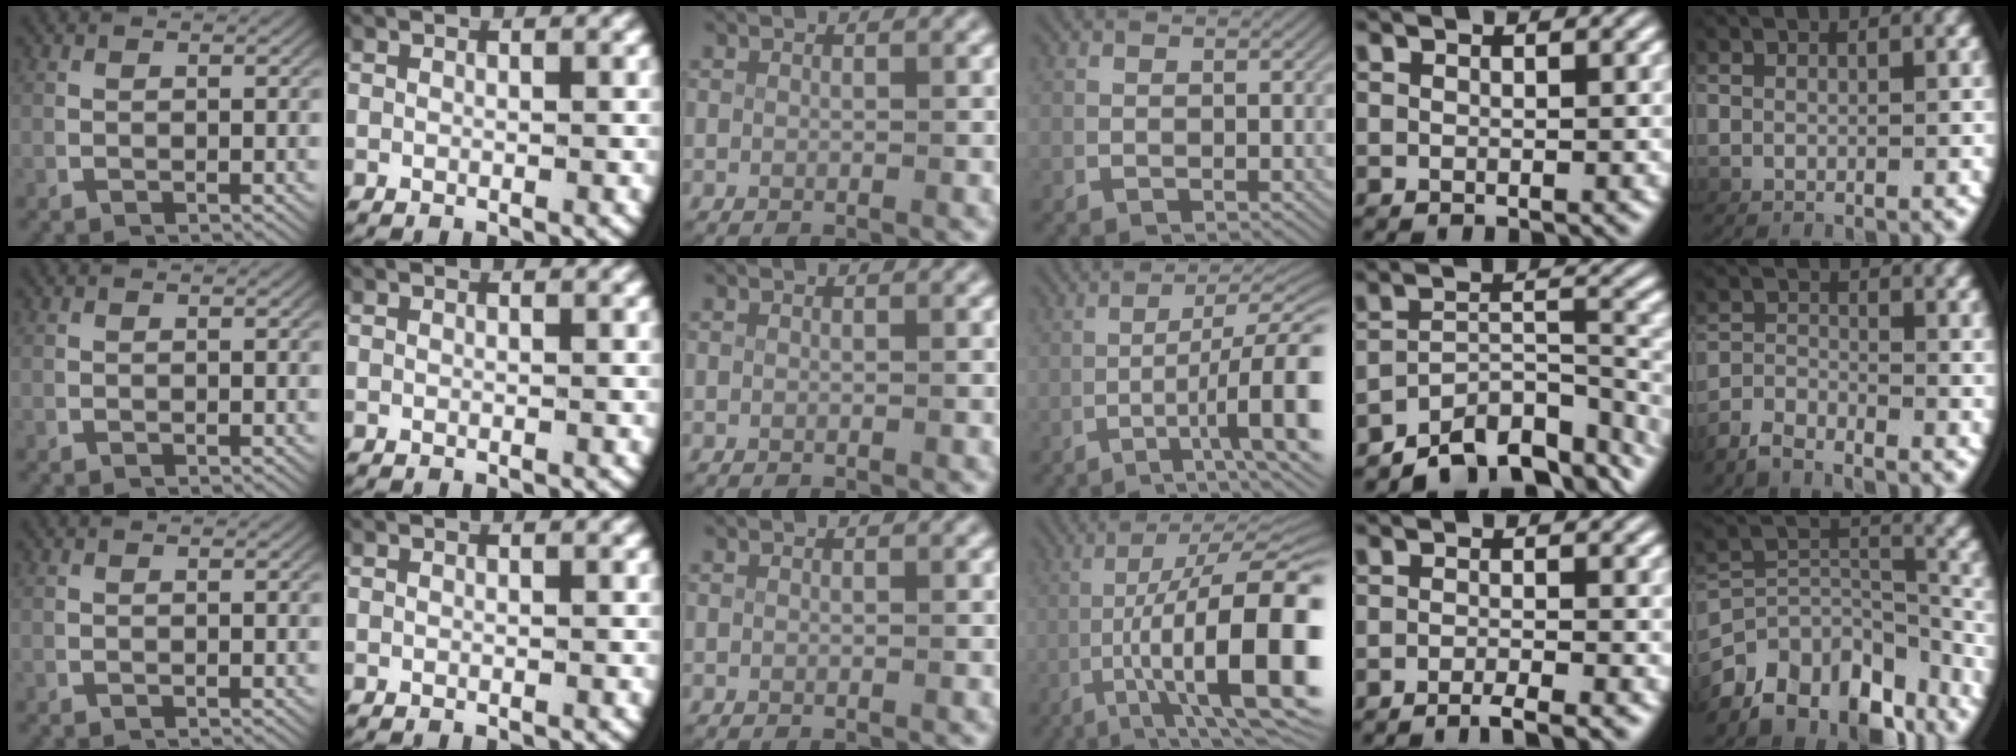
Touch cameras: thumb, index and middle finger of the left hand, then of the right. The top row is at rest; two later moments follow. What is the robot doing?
{"motion": "lift_and_place", "object": "router"}